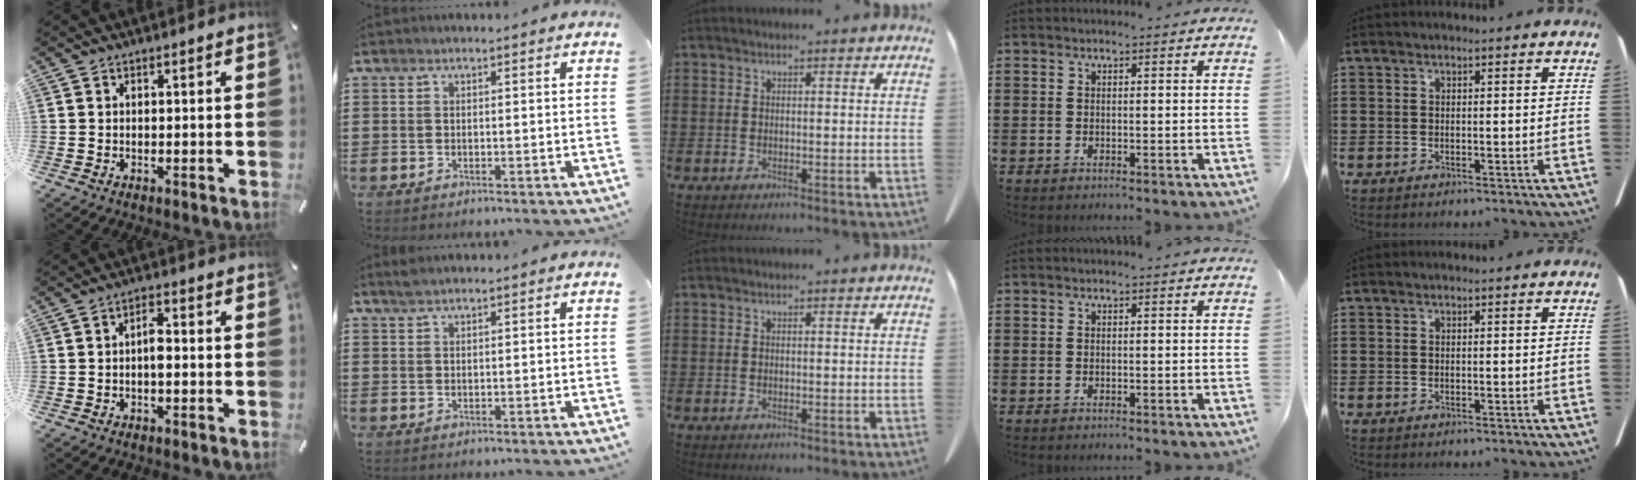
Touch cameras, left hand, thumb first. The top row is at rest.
{"thumb": {"total": 3.5, "force": [-0.6, 1.7, 3.0], "torque": [-0.056, 0.011, -0.012]}, "index": {"total": 1.2, "force": [1.0, 0.2, 0.7], "torque": [-0.015, 0.002, 0.017]}}